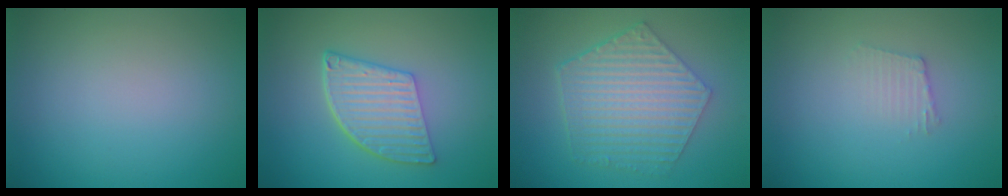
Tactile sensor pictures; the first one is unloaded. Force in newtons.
{"total": 5.7, "press": 4.1, "slide": 4.0}
{"total": 6.5, "press": 4.7, "slide": 4.5}
{"total": 1.2, "press": 1.2, "slide": 0.2}